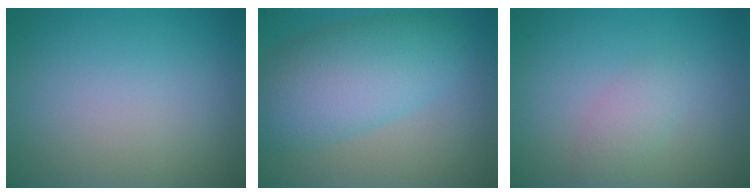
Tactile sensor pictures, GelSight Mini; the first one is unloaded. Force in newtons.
{"total": 7.4, "press": 7.4, "slide": 0.5}
{"total": 1.8, "press": 1.8, "slide": 0.0}